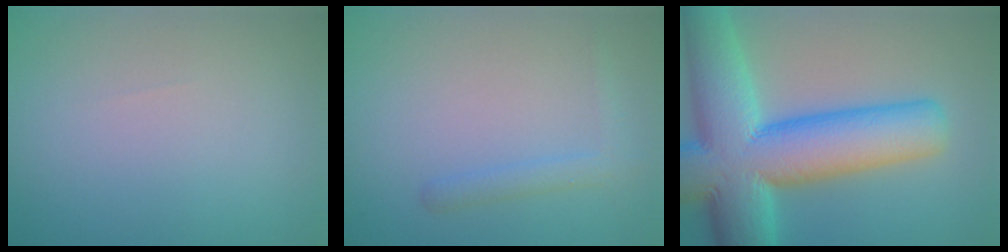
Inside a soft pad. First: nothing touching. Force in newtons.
{"total": 1.7, "press": 1.7, "slide": 0.1}
{"total": 14.9, "press": 14.9, "slide": 0.6}